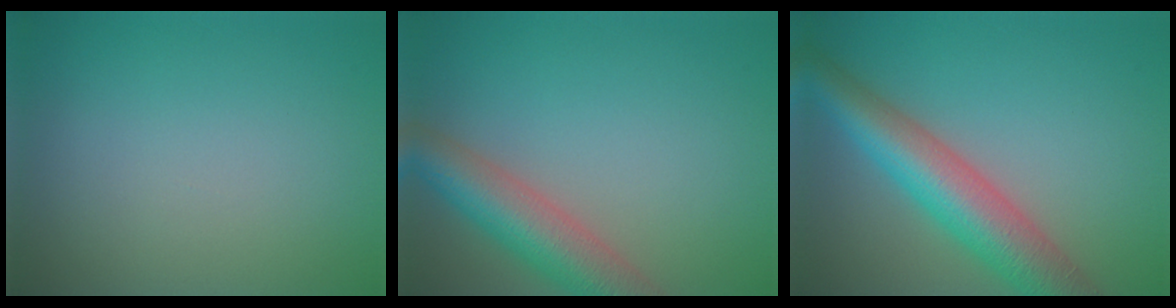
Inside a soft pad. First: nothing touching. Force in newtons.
{"total": 6.7, "press": 6.7, "slide": 0.2}
{"total": 8.0, "press": 8.0, "slide": 0.3}